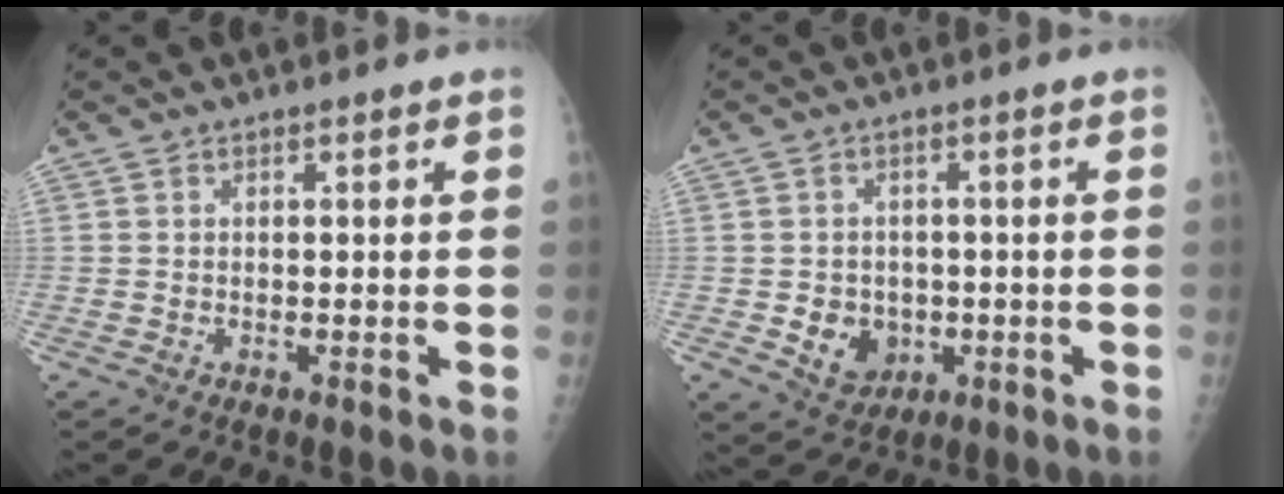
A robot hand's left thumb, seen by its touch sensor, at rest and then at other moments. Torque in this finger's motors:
{"motor_torque": [-0.37, 0.42, 0.31, -0.24, 0.00]}